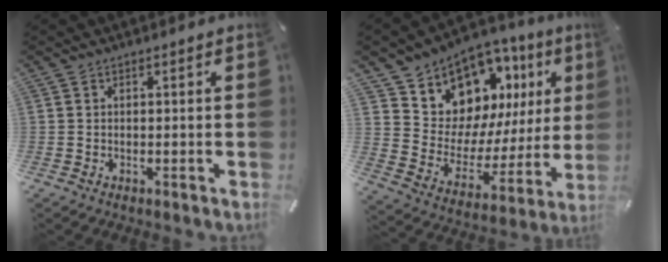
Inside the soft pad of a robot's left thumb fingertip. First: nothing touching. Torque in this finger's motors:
{"motor_torque": [2.06, 2.06, 1.21, -1.19, 0.14]}